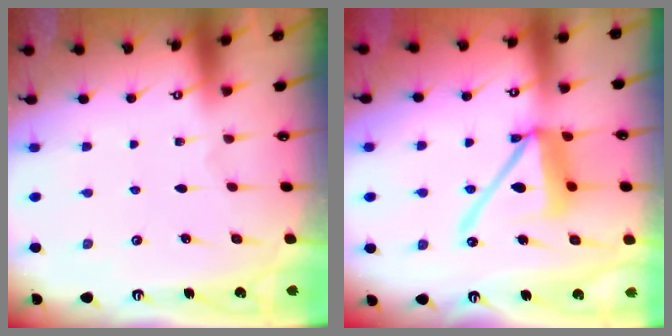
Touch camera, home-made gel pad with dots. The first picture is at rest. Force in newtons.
{"total": 14.2, "press": 14.0, "slide": 2.1}